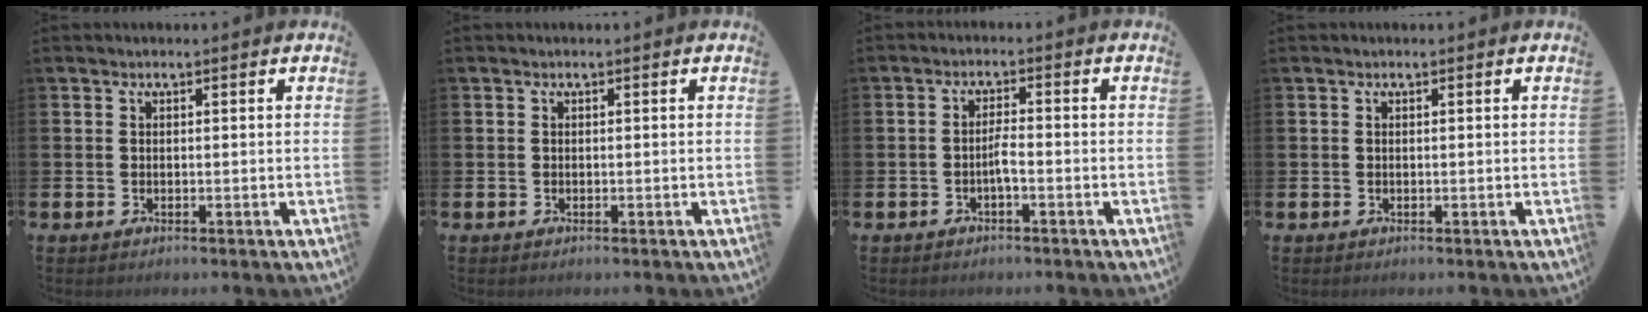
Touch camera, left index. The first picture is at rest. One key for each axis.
{"total": 0.0}
{"total": 1.8, "fx": -0.8, "fy": 0.1, "fz": 1.6, "tx": -0.032, "ty": 0.002, "tz": -0.015}
{"total": 0.0}